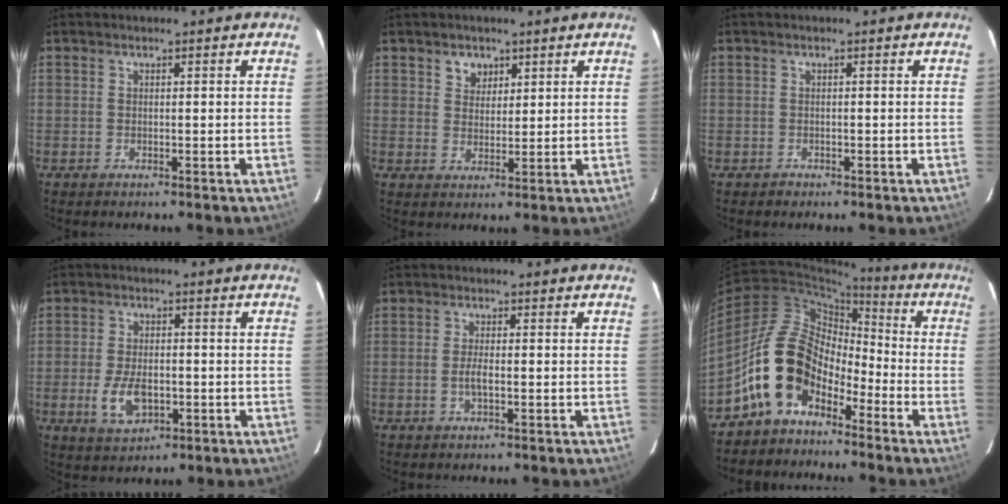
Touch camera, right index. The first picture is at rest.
{"total": 3.5, "force": [2.0, 2.7, 0.9], "torque": [-0.005, 0.008, 0.036]}
{"total": 0.9, "force": [-0.6, 0.7, -0.1], "torque": [0.003, 0.004, -0.009]}
{"total": 7.5, "force": [-2.3, 4.2, 5.7], "torque": [-0.122, -0.006, -0.034]}
{"total": 2.2, "force": [-0.7, 0.4, 2.1], "torque": [-0.043, 0.001, -0.013]}
{"total": 12.6, "force": [-7.0, 8.1, 6.6], "torque": [-0.118, 0.022, -0.131]}